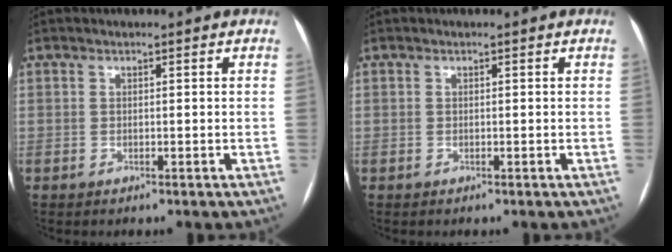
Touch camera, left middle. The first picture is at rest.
{"total": 0.0}